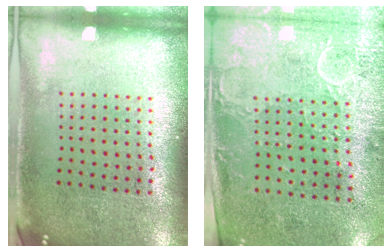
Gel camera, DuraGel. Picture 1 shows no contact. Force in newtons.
{"total": 3.0, "press": 2.4, "slide": 1.8}